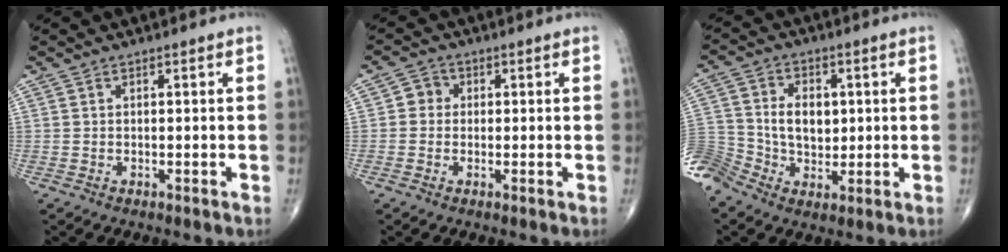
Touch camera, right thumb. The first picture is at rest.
{"total": 2.9, "force": [0.1, 2.7, 1.0], "torque": [0.004, 0.008, -0.006]}
{"total": 15.2, "force": [-1.5, 11.9, 9.3], "torque": [-0.196, 0.019, -0.023]}